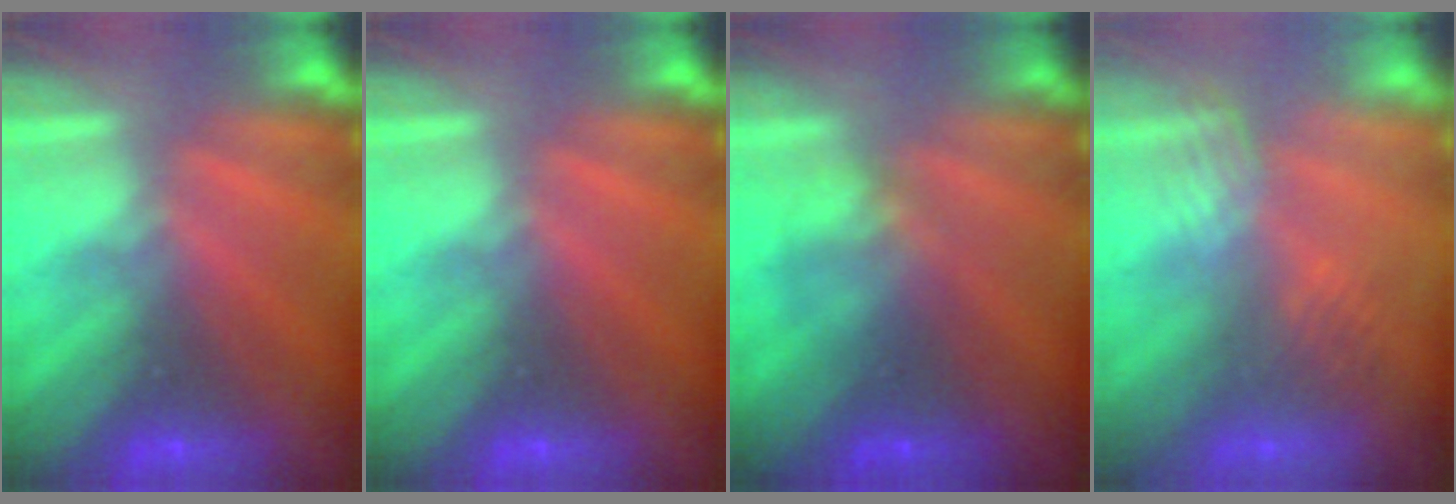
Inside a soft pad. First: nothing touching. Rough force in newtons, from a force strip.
{"total": 0.0}
{"total": 1.6}
{"total": 2.5}